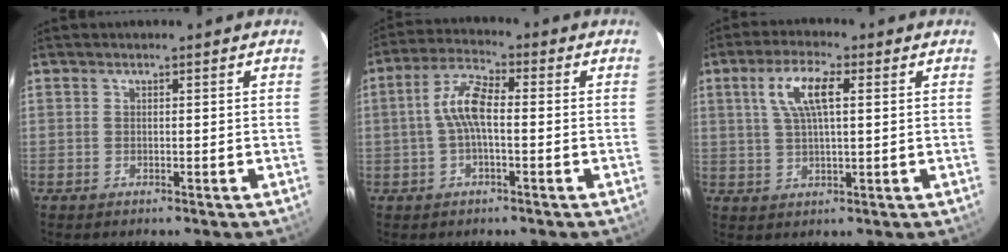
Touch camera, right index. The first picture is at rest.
{"total": 6.9, "force": [-0.5, 2.3, 6.5], "torque": [-0.139, 0.020, -0.013]}
{"total": 7.6, "force": [2.4, 2.3, 6.8], "torque": [-0.132, 0.012, 0.046]}